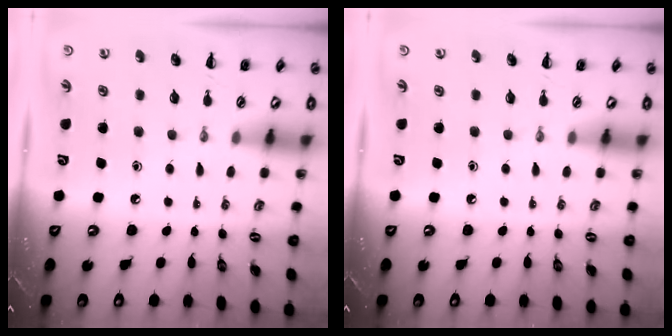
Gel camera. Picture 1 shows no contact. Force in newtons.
{"total": 0.0}